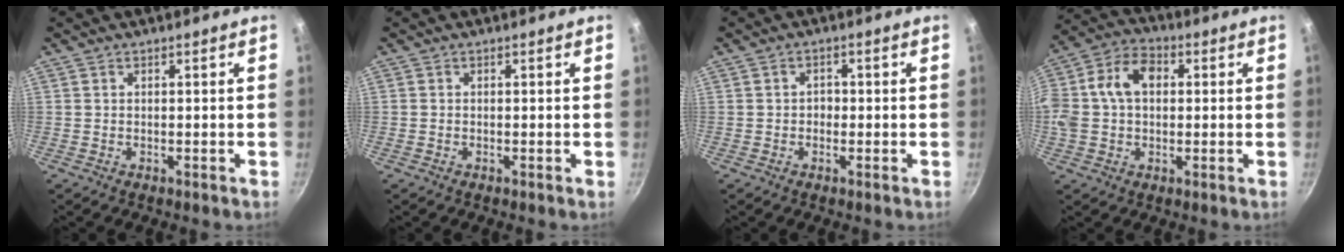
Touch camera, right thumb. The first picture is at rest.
{"total": 0.0}
{"total": 1.8, "force": [-0.3, 1.6, 0.9], "torque": [-0.004, 0.004, -0.008]}
{"total": 13.0, "force": [1.6, 9.3, 9.0], "torque": [-0.158, 0.031, 0.010]}